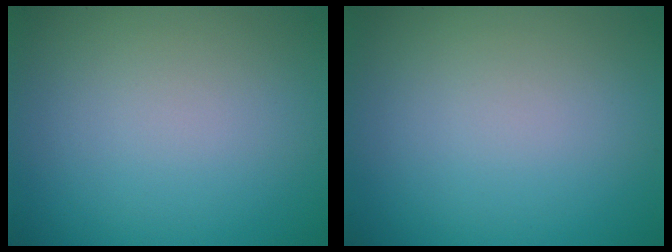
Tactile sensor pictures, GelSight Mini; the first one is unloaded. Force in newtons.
{"total": 0.0}